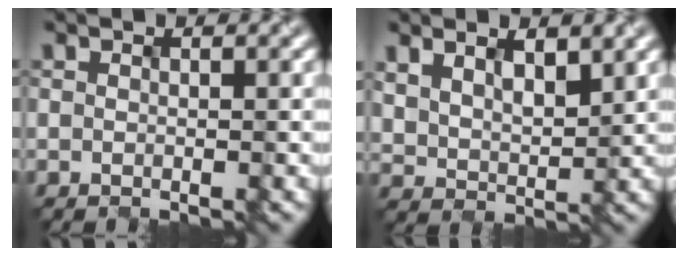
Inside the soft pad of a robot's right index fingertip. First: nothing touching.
{"total": 4.2, "force": [2.2, 2.3, 2.8], "torque": [-0.056, -0.002, 0.035]}